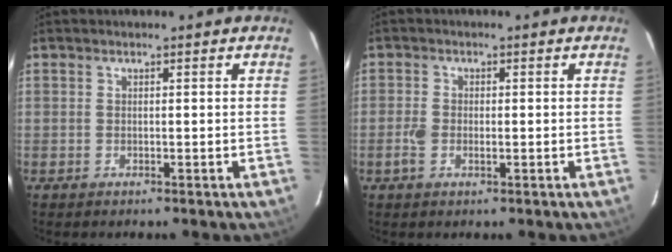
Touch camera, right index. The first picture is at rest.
{"total": 3.1, "force": [-0.8, 1.7, 2.4], "torque": [-0.056, 0.002, -0.020]}